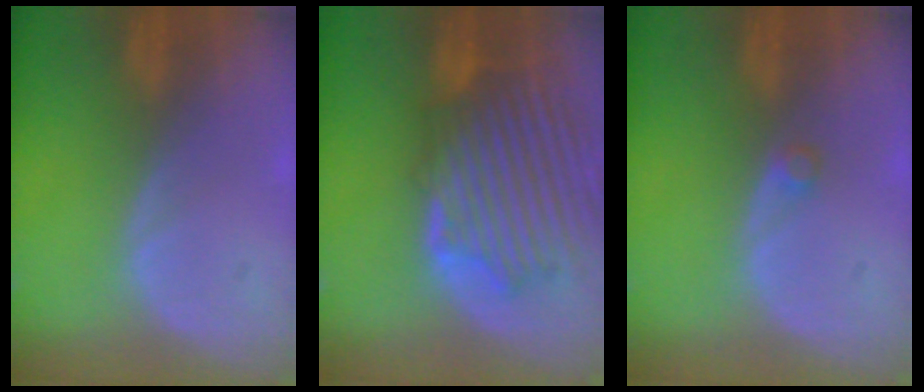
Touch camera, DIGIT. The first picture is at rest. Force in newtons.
{"total": 12.7, "press": 11.5, "slide": 5.3}
{"total": 1.0, "press": 1.0, "slide": 0.2}